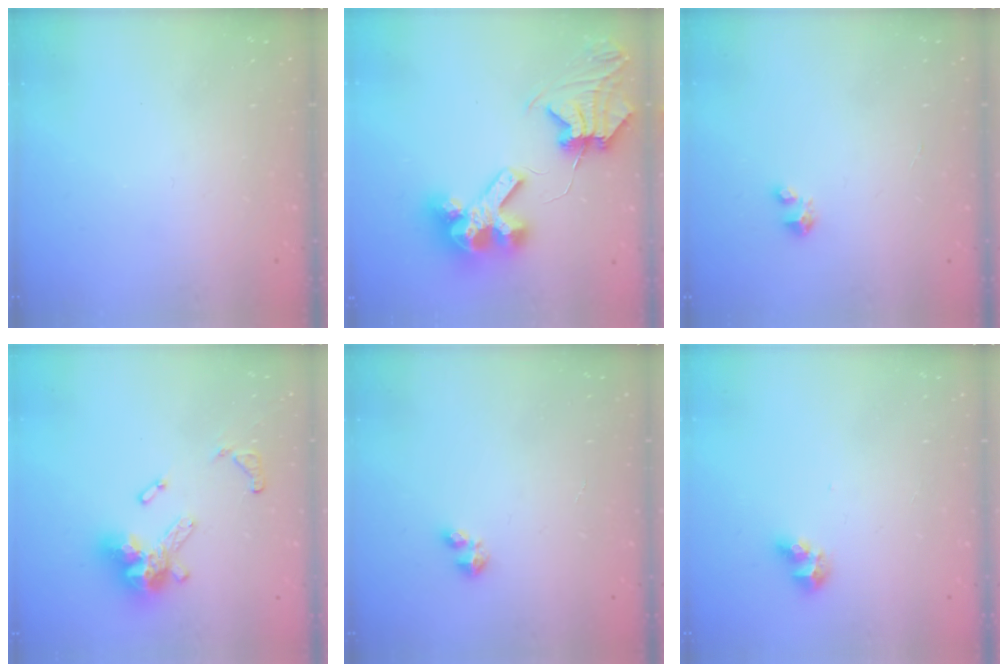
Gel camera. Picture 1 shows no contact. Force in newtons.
{"total": 12.4, "press": 12.3, "slide": 1.6}
{"total": 2.1, "press": 2.1, "slide": 0.1}
{"total": 13.8, "press": 13.8, "slide": 1.0}
{"total": 2.4, "press": 2.4, "slide": 0.5}
{"total": 6.8, "press": 6.8, "slide": 0.6}